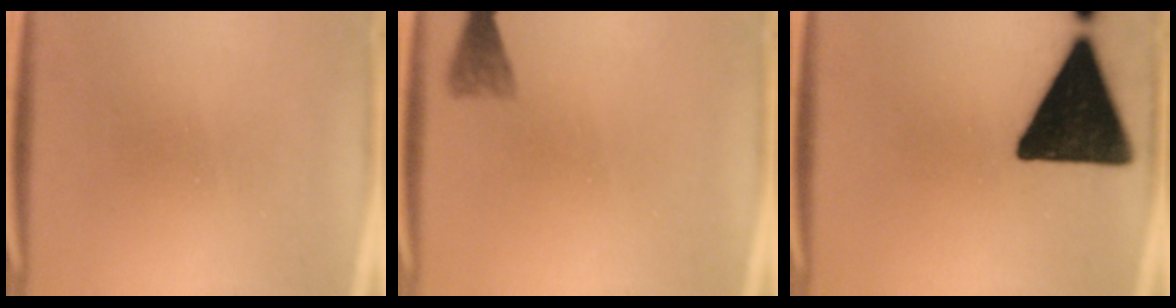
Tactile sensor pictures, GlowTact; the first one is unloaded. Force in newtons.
{"total": 2.9}
{"total": 19.3}